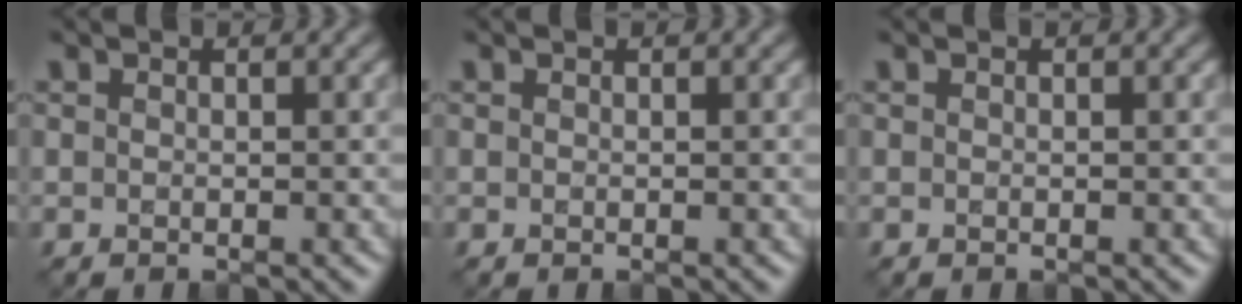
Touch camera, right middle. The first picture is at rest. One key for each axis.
{"total": 0.0}
{"total": 0.0}